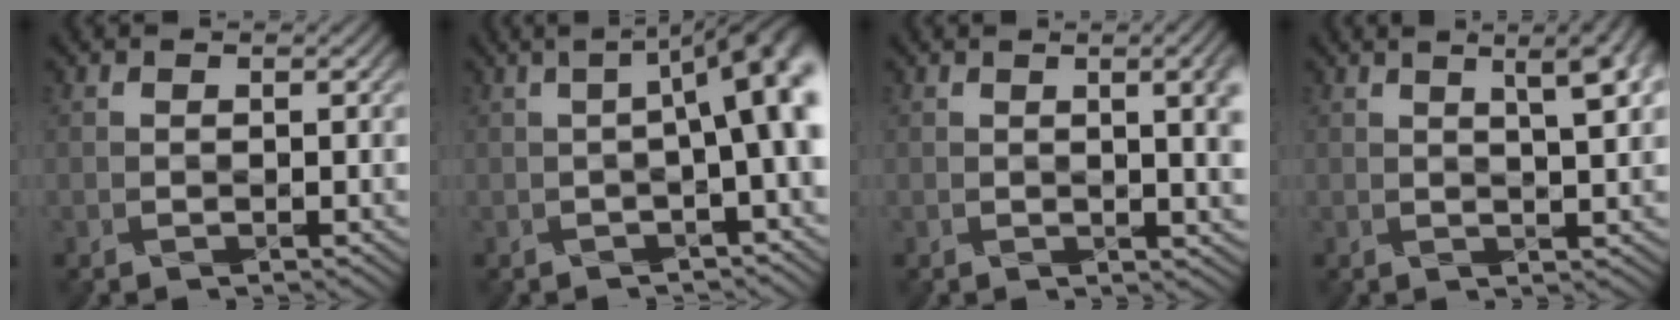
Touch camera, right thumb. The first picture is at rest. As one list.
[{"total": 10.3, "force": [-0.1, 2.8, 9.9], "torque": [-0.096, 0.021, -0.009]}, {"total": 7.4, "force": [1.0, 2.2, 7.0], "torque": [-0.066, 0.014, 0.009]}, {"total": 7.4, "force": [3.0, 1.9, 6.5], "torque": [-0.061, 0.029, 0.032]}]